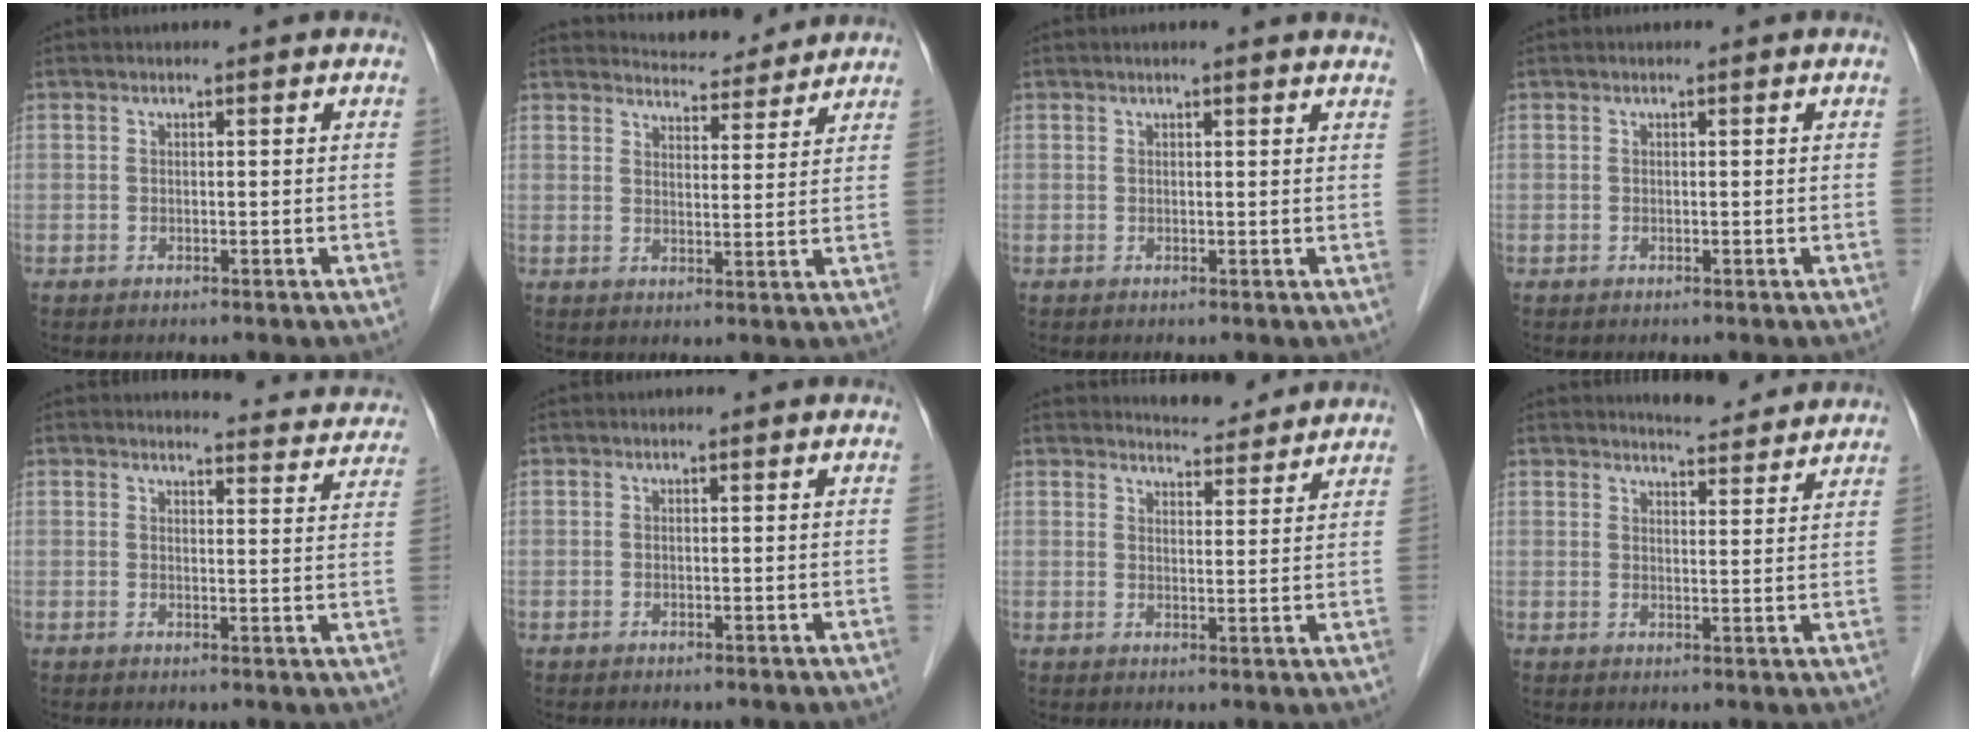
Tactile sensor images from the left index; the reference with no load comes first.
{"total": 7.8, "force": [7.6, 1.5, 1.1], "torque": [-0.016, 0.008, 0.099]}
{"total": 3.4, "force": [3.1, -0.1, 1.3], "torque": [-0.018, 0.005, 0.022]}
{"total": 0.0}
{"total": 11.7, "force": [11.5, 1.8, 1.3], "torque": [0.013, -0.034, 0.105]}
{"total": 0.0}
{"total": 6.6, "force": [6.4, 1.0, 0.9], "torque": [-0.015, 0.007, 0.081]}
{"total": 7.3, "force": [7.0, 1.0, 1.5], "torque": [-0.023, 0.005, 0.084]}